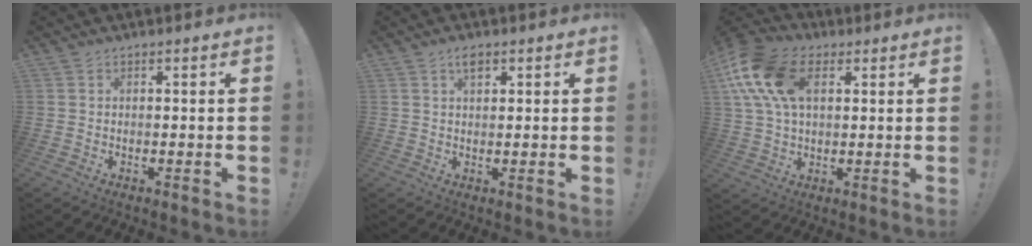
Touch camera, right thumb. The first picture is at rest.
{"total": 3.1, "force": [1.8, 1.4, 2.2], "torque": [-0.031, -0.003, 0.028]}
{"total": 17.8, "force": [6.0, 11.4, 12.2], "torque": [-0.235, -0.009, 0.109]}